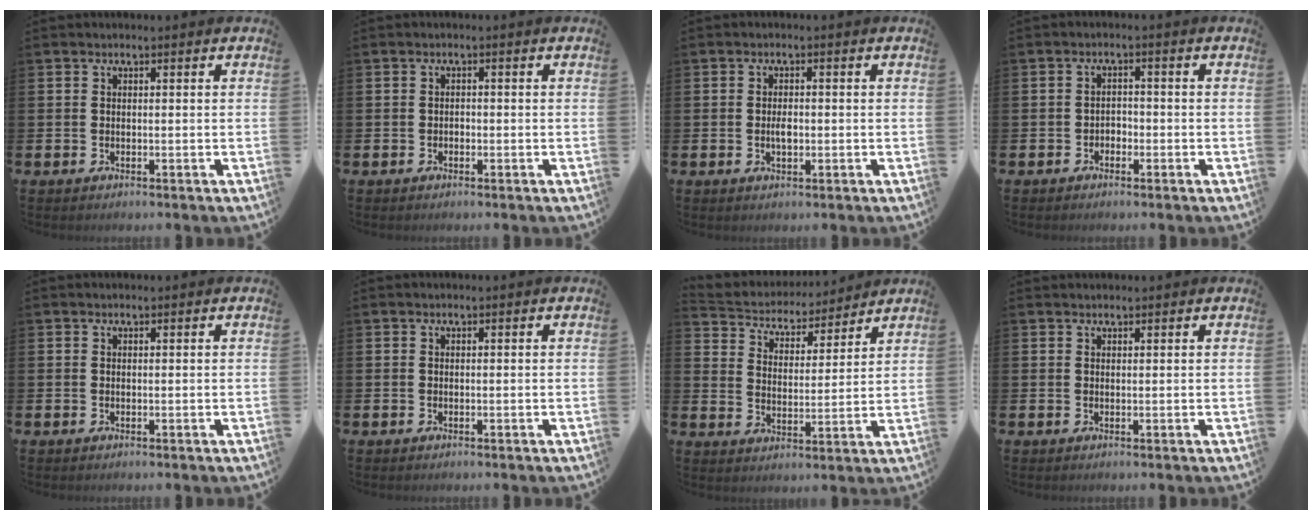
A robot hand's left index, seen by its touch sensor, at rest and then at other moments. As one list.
[{"total": 0.7, "force": [-0.4, 0.5, 0.2], "torque": [-0.010, 0.004, -0.007]}, {"total": 1.8, "force": [-0.1, 1.0, 1.5], "torque": [-0.020, -0.001, -0.005]}, {"total": 1.6, "force": [-1.2, 1.0, 0.2], "torque": [-0.006, 0.001, -0.027]}, {"total": 0.0}, {"total": 0.0}, {"total": 5.0, "force": [4.8, 1.5, 0.1], "torque": [-0.037, -0.040, 0.080]}, {"total": 1.0, "force": [1.0, 0.2, 0.0], "torque": [0.008, -0.001, 0.016]}]